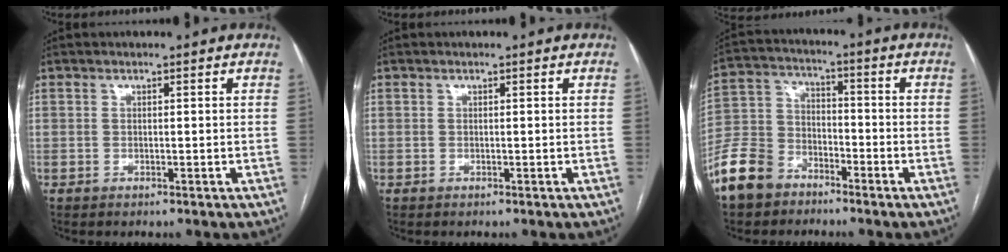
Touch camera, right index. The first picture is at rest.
{"total": 0.0}
{"total": 10.1, "force": [-7.1, 6.4, 3.2], "torque": [-0.088, 0.004, -0.147]}